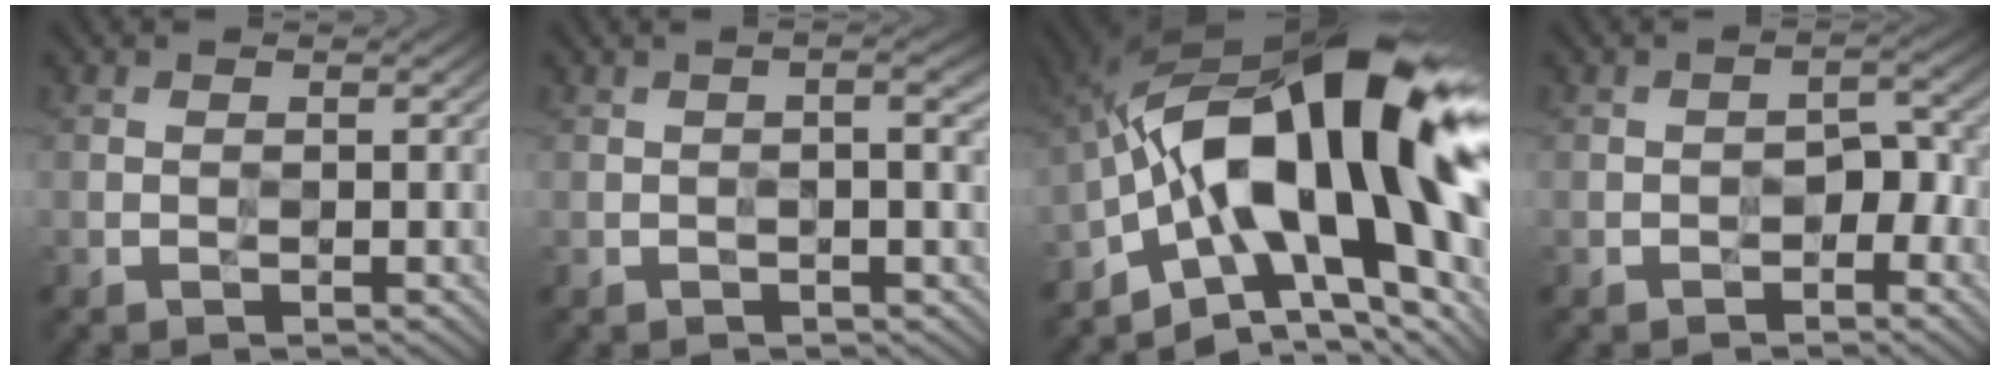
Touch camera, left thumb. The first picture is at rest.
{"total": 3.3, "force": [0.2, 0.6, 3.3], "torque": [-0.053, 0.007, 0.002]}
{"total": 20.5, "force": [-1.7, 9.5, 18.1], "torque": [-0.293, 0.016, -0.044]}
{"total": 3.1, "force": [-1.4, 1.7, 2.1], "torque": [-0.027, 0.009, -0.024]}